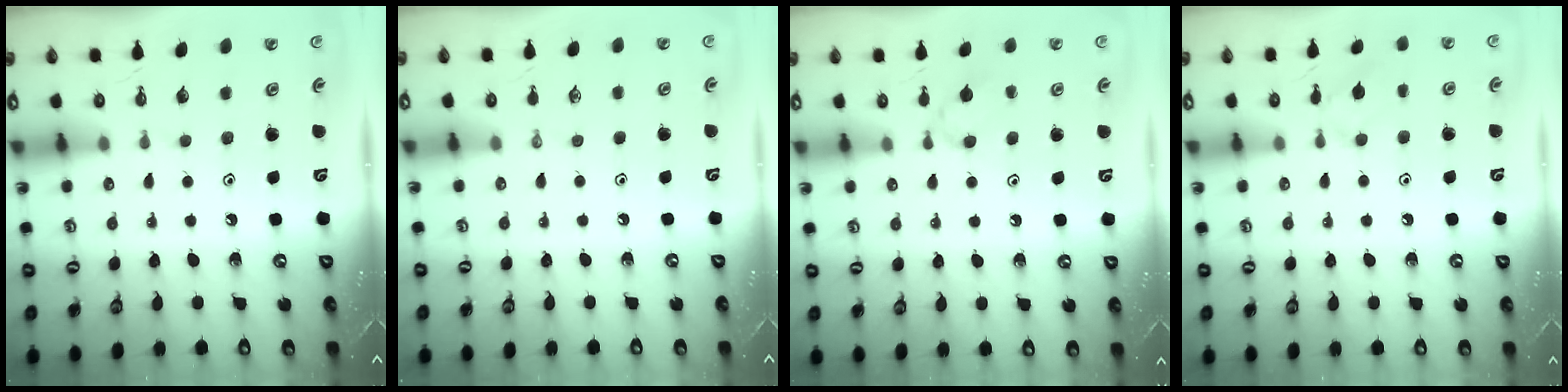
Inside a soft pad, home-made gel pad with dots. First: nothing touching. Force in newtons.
{"total": 0.0}
{"total": 3.4, "press": 3.3, "slide": 0.6}
{"total": 5.1, "press": 5.1, "slide": 0.8}